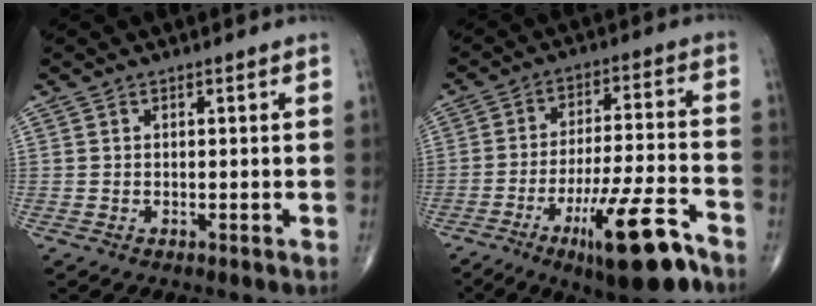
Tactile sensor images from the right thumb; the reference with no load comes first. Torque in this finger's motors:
{"motor_torque": [4.81, 0.19, 1.36, -1.41, 0.15]}